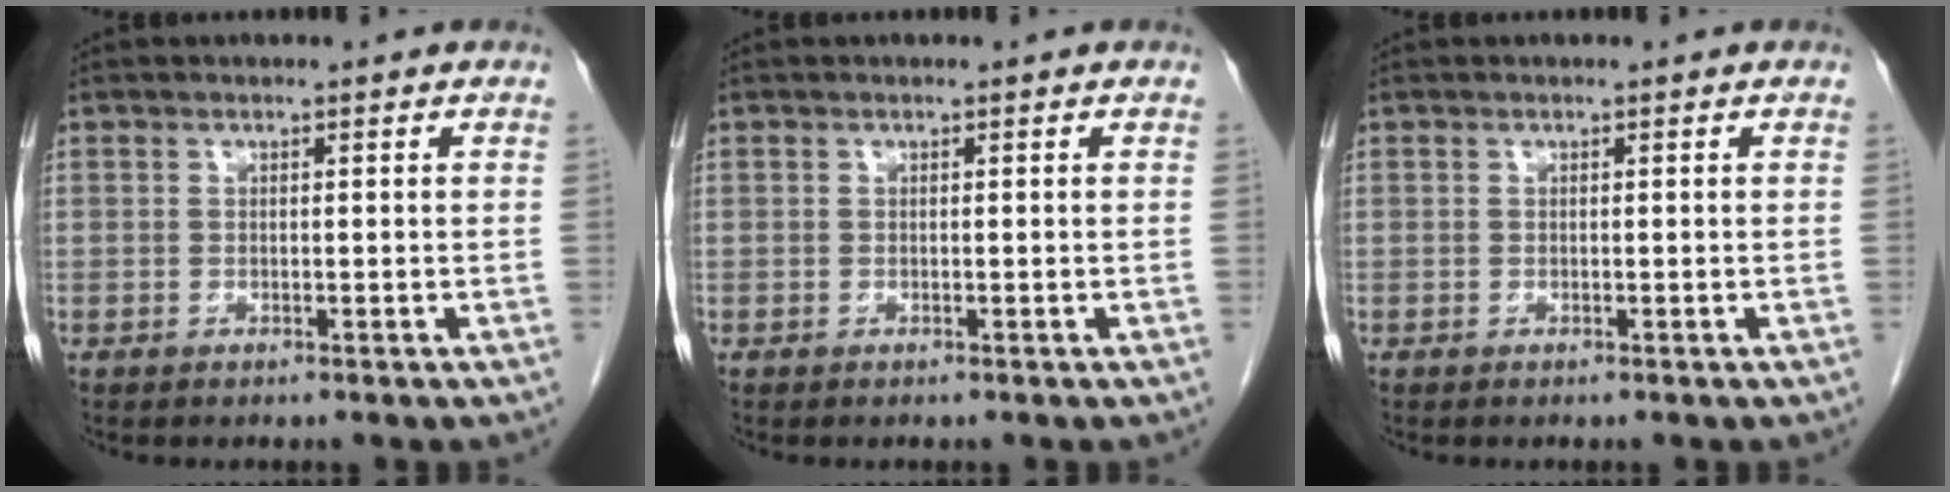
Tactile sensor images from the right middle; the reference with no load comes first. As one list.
[{"total": 0.0}, {"total": 0.0}]